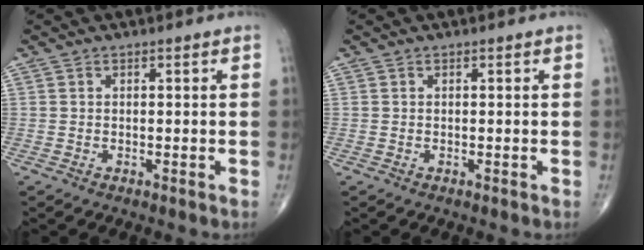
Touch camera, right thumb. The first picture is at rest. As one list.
[{"total": 0.0}]